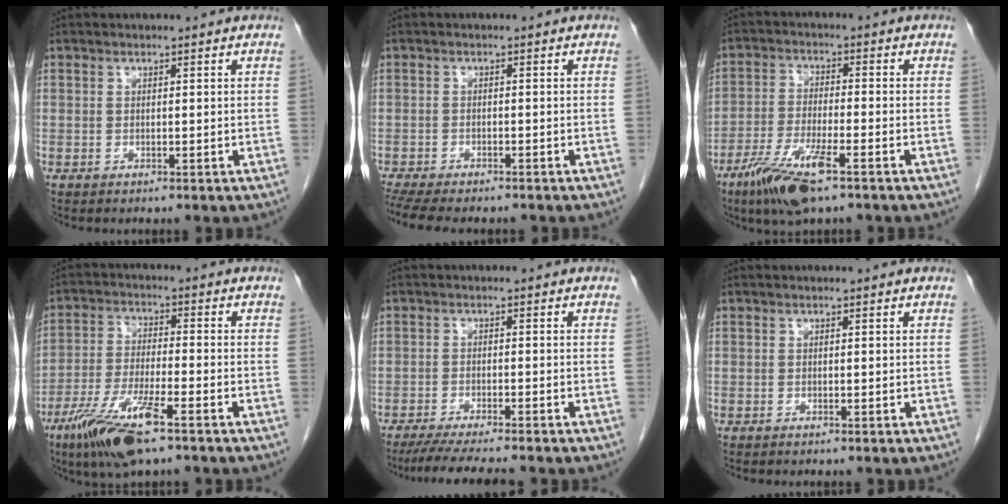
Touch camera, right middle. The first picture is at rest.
{"total": 10.9, "force": [-9.2, 2.8, 5.2], "torque": [-0.096, -0.010, -0.132]}
{"total": 9.5, "force": [-5.9, 1.4, 7.4], "torque": [-0.151, -0.021, -0.106]}
{"total": 11.4, "force": [-6.9, 1.6, 8.9], "torque": [-0.182, -0.024, -0.124]}
{"total": 8.3, "force": [-7.1, 0.0, 4.3], "torque": [-0.063, -0.023, -0.112]}
{"total": 0.0}